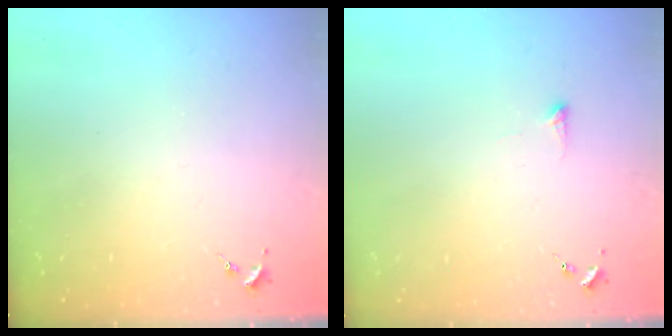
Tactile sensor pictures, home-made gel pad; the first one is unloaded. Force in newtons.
{"total": 4.3, "press": 4.2, "slide": 1.2}